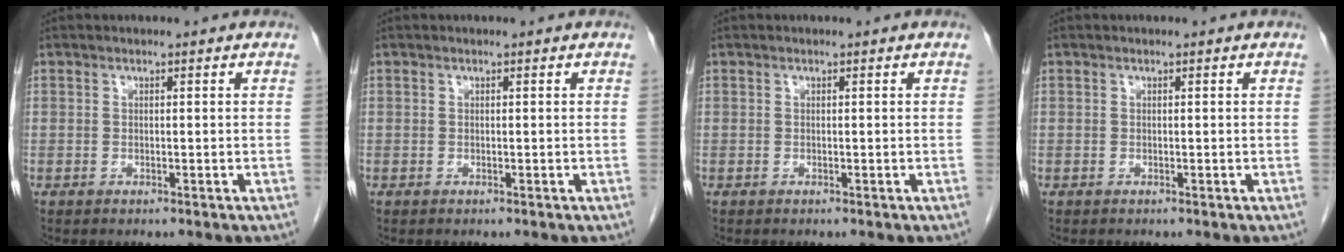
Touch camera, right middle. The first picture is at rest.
{"total": 0.0}
{"total": 0.0}
{"total": 0.0}